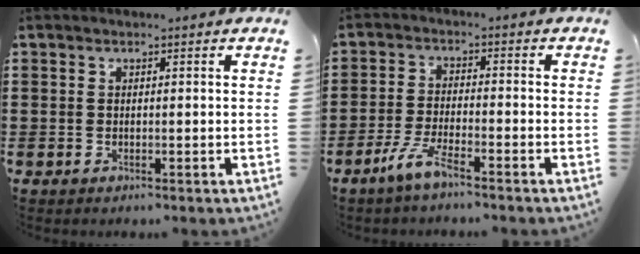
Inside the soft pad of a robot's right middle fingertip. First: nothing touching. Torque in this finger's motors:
{"motor_torque": [2.14, 0.00, 0.41, 0.15]}